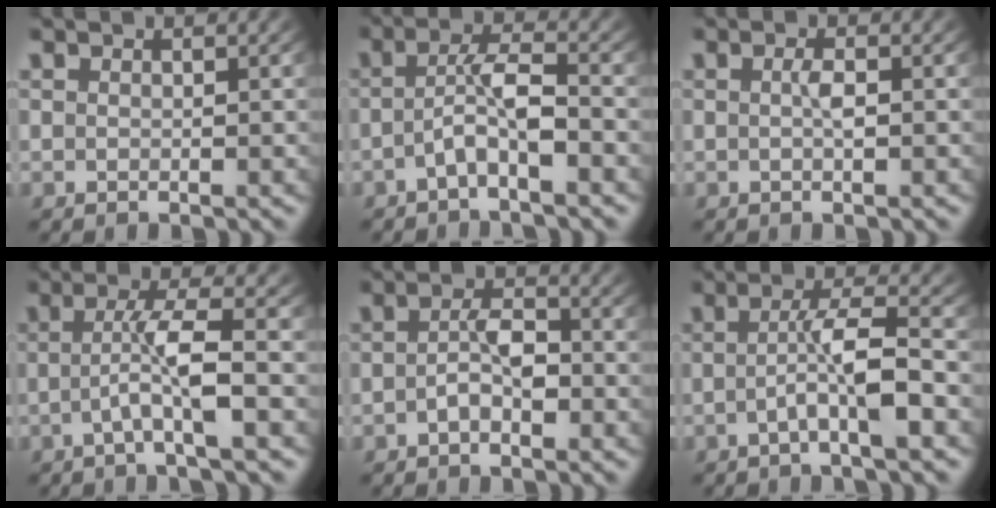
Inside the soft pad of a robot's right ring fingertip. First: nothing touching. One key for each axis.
{"total": 3.3, "fx": -1.6, "fy": 0.6, "fz": 2.9, "tx": -0.055, "ty": -0.002, "tz": -0.026}
{"total": 1.1, "fx": -0.3, "fy": 0.1, "fz": 1.1, "tx": -0.027, "ty": -0.009, "tz": -0.001}
{"total": 3.7, "fx": -1.3, "fy": -0.2, "fz": 3.4, "tx": -0.069, "ty": -0.005, "tz": -0.019}
{"total": 2.7, "fx": -1.2, "fy": 1.1, "fz": 2.2, "tx": -0.036, "ty": -0.009, "tz": -0.017}
{"total": 3.8, "fx": -1.4, "fy": 0.1, "fz": 3.5, "tx": -0.062, "ty": -0.003, "tz": -0.020}